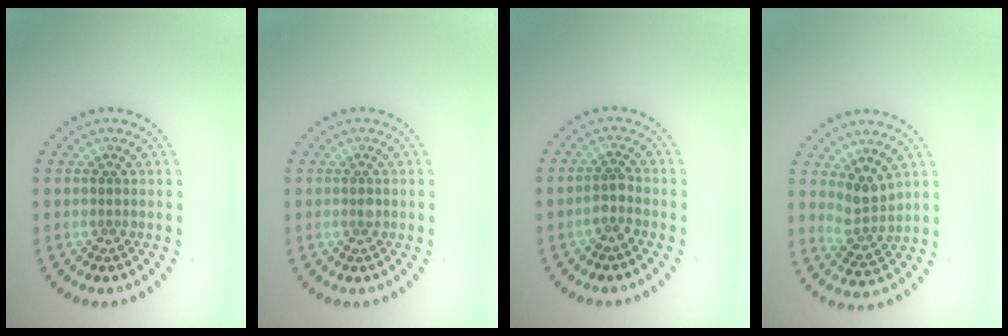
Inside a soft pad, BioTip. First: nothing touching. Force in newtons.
{"total": 0.8, "press": 0.8, "slide": 0.1}
{"total": 1.6, "press": 1.3, "slide": 0.9}
{"total": 2.6, "press": 2.0, "slide": 1.6}